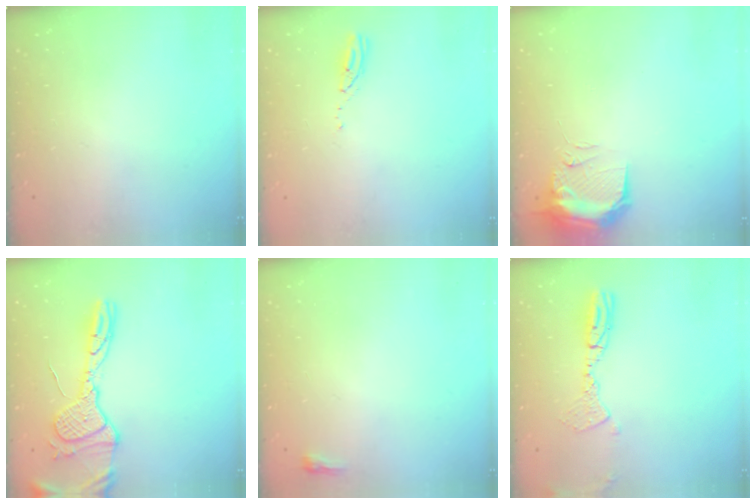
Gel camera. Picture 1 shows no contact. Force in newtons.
{"total": 3.2, "press": 3.2, "slide": 0.2}
{"total": 14.8, "press": 11.3, "slide": 9.5}
{"total": 17.0, "press": 17.0, "slide": 1.6}
{"total": 2.3, "press": 2.2, "slide": 0.7}
{"total": 10.0, "press": 9.7, "slide": 2.6}